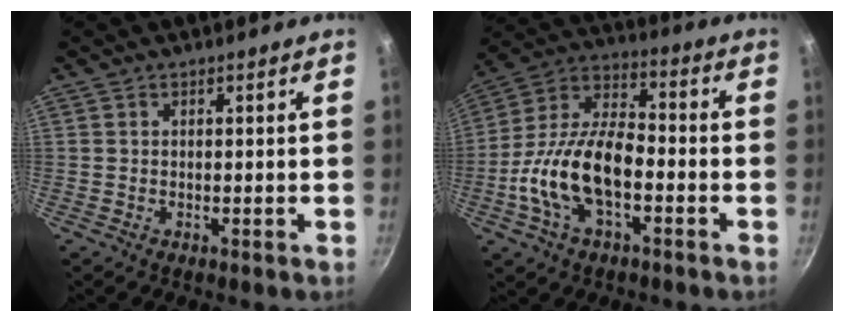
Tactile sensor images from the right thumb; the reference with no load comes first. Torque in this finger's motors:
{"motor_torque": [0.30, 0.30, 1.41, -0.87, 0.33]}